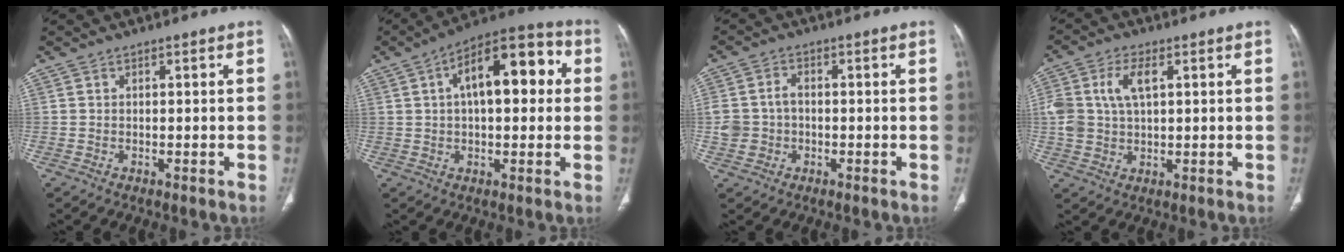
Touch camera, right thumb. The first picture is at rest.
{"total": 16.2, "force": [3.4, 7.7, 13.8], "torque": [-0.176, 0.036, 0.042]}
{"total": 5.4, "force": [-0.7, 4.6, 2.8], "torque": [-0.048, 0.021, -0.011]}
{"total": 8.2, "force": [2.1, 4.7, 6.4], "torque": [-0.139, 0.011, 0.044]}